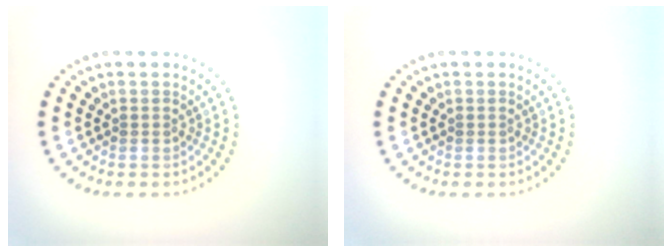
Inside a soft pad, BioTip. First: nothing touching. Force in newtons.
{"total": 0.0}